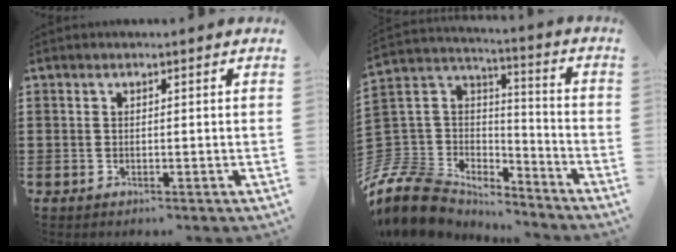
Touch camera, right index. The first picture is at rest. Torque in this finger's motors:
{"motor_torque": [-0.94, 1.05, -1.05, -0.21]}